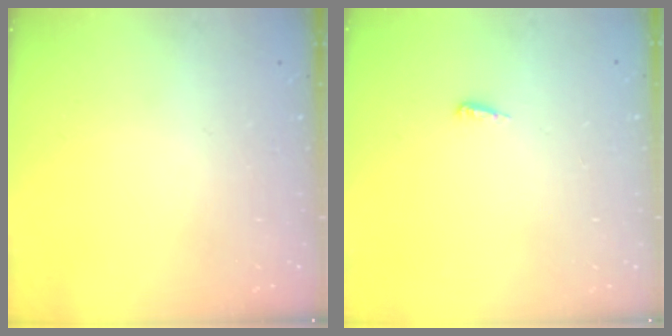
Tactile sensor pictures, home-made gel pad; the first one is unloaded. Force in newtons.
{"total": 3.6, "press": 3.5, "slide": 0.6}